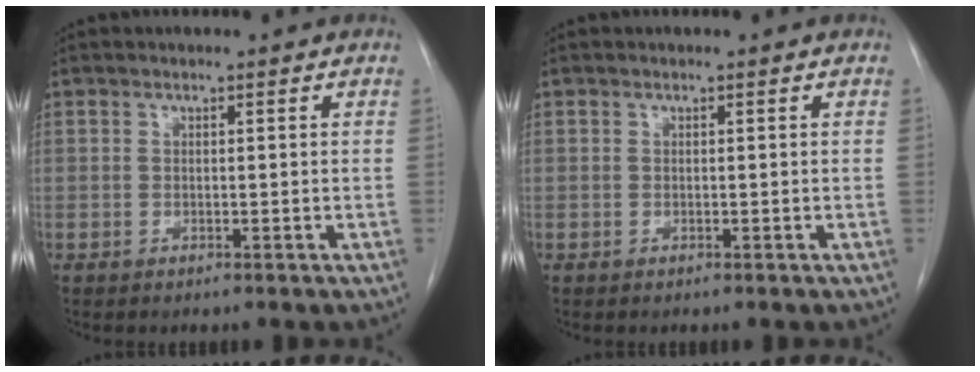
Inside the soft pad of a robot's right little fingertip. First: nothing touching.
{"total": 0.0}